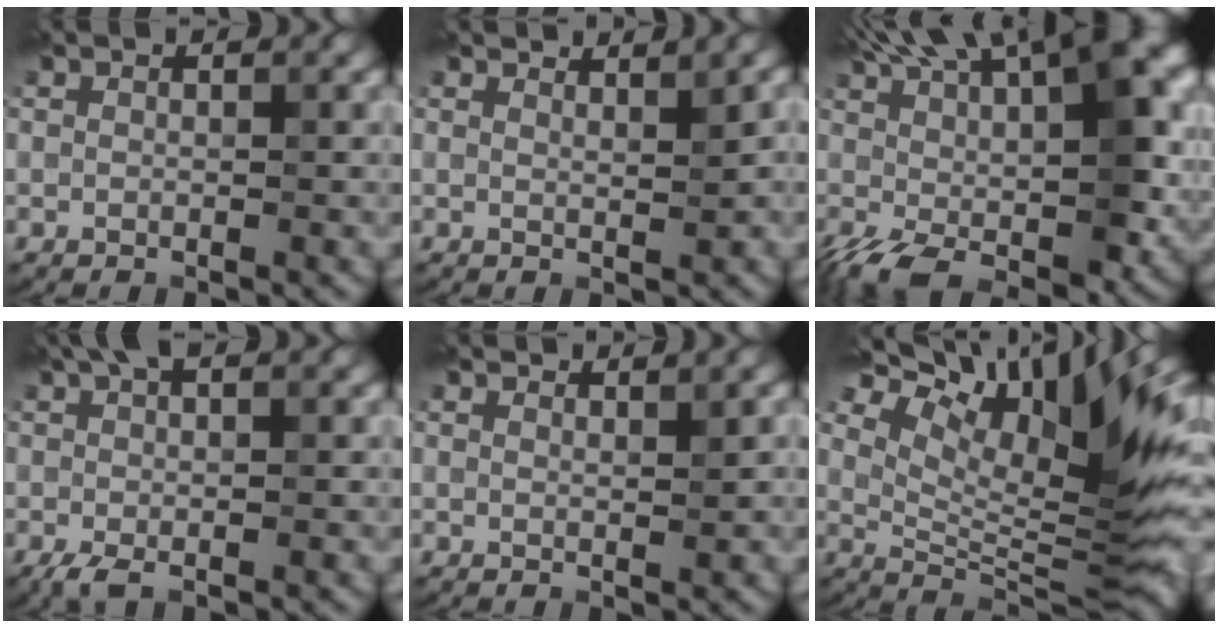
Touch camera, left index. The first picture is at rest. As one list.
[{"total": 2.5, "force": [2.4, 0.1, 0.8], "torque": [-0.014, 0.005, 0.038]}, {"total": 14.9, "force": [2.9, 6.1, 13.2], "torque": [-0.240, 0.004, 0.057]}, {"total": 3.1, "force": [-0.3, 0.7, 3.0], "torque": [-0.067, 0.003, -0.010]}, {"total": 1.4, "force": [1.3, -0.2, 0.3], "torque": [-0.007, 0.001, 0.018]}, {"total": 16.0, "force": [9.2, 5.0, 12.1], "torque": [-0.190, 0.040, 0.153]}]